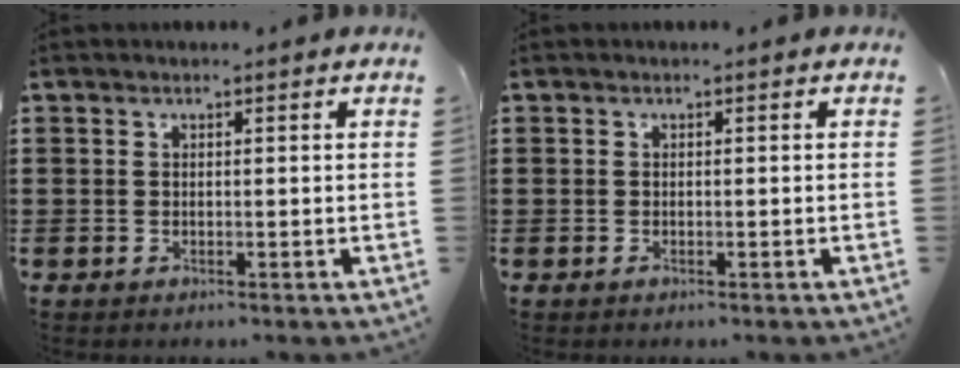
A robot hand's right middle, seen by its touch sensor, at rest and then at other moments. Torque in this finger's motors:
{"motor_torque": [1.34, 0.45, -0.12, -0.04]}